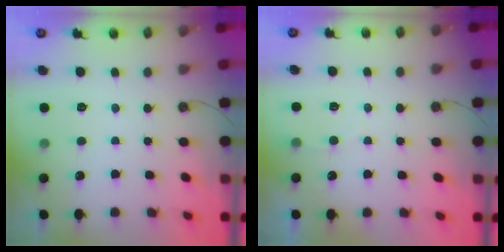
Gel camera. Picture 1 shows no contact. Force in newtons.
{"total": 2.8, "press": 2.8, "slide": 0.2}